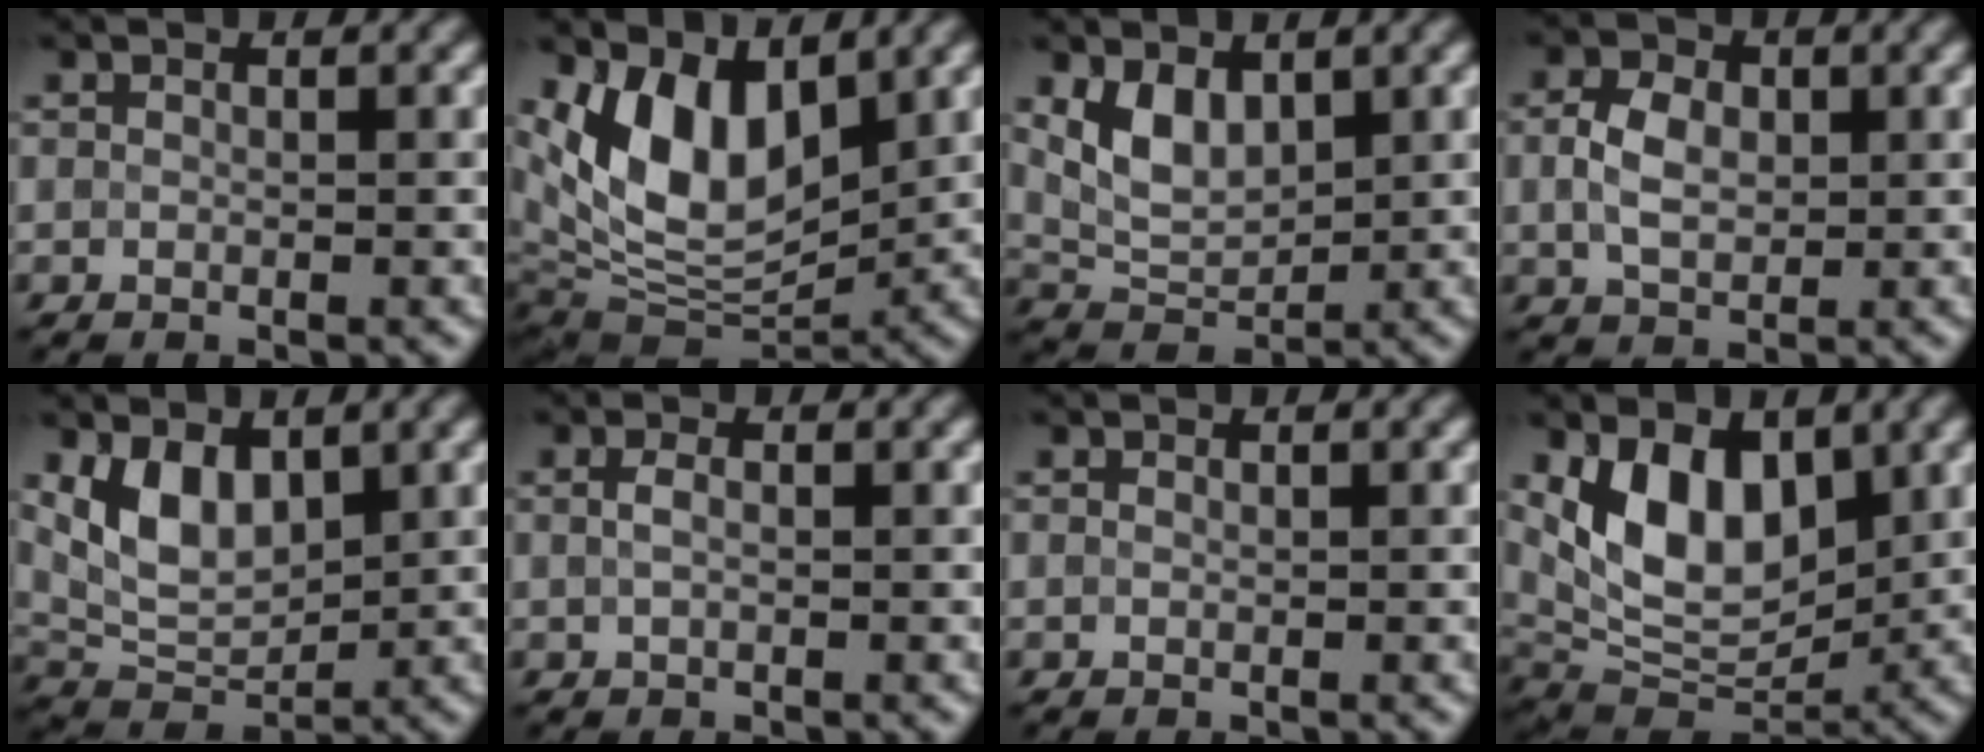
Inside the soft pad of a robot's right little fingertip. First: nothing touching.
{"total": 9.0, "force": [2.8, 5.1, 6.9], "torque": [-0.129, -0.009, 0.047]}
{"total": 3.9, "force": [1.6, 2.3, 2.8], "torque": [-0.058, -0.001, 0.036]}
{"total": 3.8, "force": [0.4, 2.6, 2.7], "torque": [-0.062, 0.006, 0.004]}
{"total": 4.9, "force": [1.9, 2.8, 3.5], "torque": [-0.070, -0.003, 0.037]}
{"total": 1.5, "force": [0.2, 0.8, 1.2], "torque": [-0.032, 0.003, 0.008]}
{"total": 0.0}
{"total": 7.8, "force": [2.5, 4.5, 5.8], "torque": [-0.102, -0.011, 0.042]}